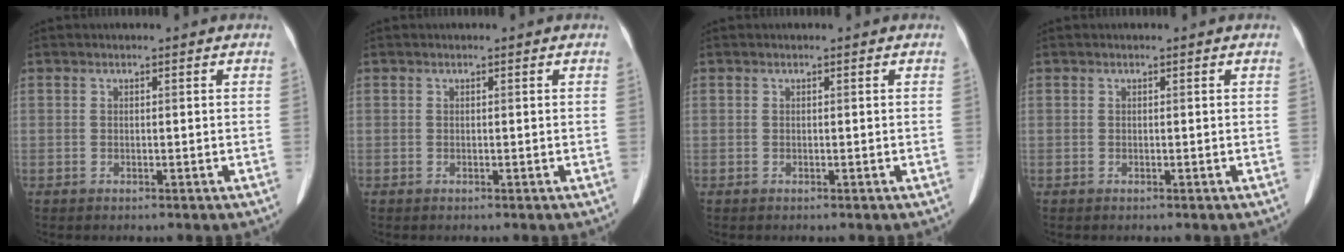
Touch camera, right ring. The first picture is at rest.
{"total": 0.0}
{"total": 0.0}
{"total": 0.0}